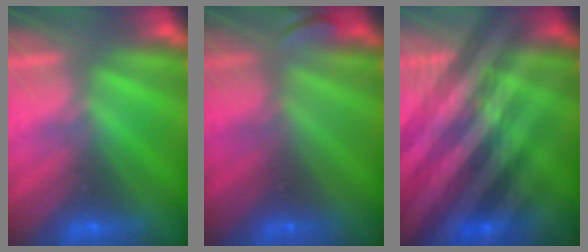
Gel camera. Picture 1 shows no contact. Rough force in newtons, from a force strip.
{"total": 2.3}
{"total": 5.2}